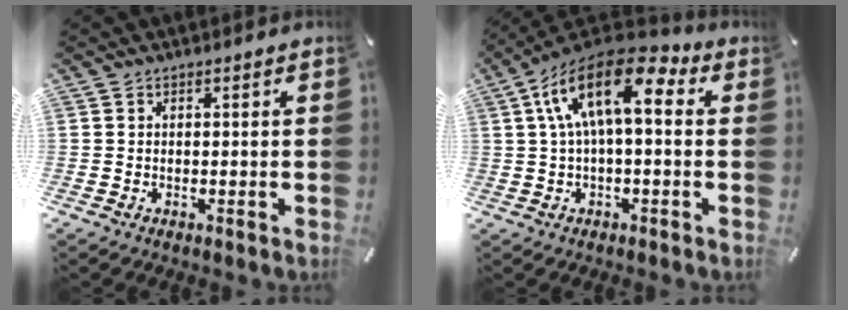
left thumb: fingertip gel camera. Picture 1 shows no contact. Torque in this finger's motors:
{"motor_torque": [0.65, 0.67, 1.56, -1.22, 0.59]}